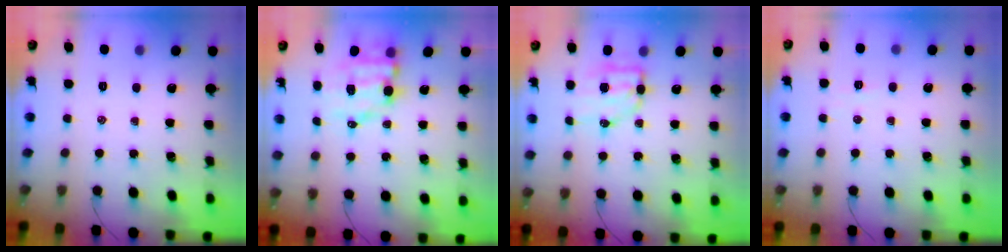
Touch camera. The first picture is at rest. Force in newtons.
{"total": 8.7, "press": 8.6, "slide": 1.6}
{"total": 6.9, "press": 6.8, "slide": 1.2}
{"total": 3.1, "press": 2.9, "slide": 1.0}